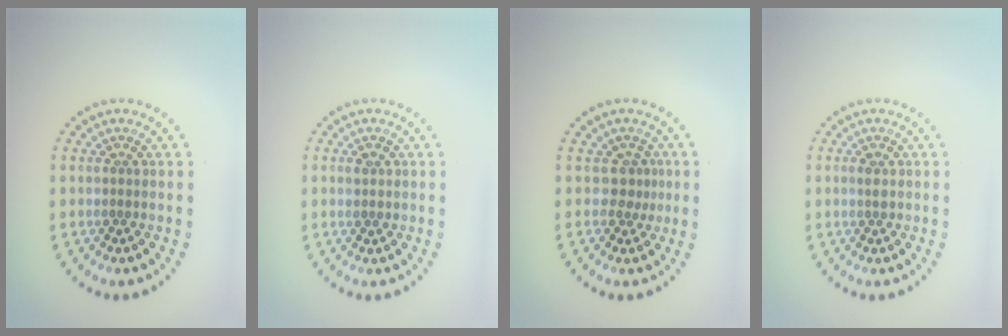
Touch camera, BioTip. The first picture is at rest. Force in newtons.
{"total": 1.1, "press": 1.0, "slide": 0.4}
{"total": 1.7, "press": 1.3, "slide": 1.2}
{"total": 1.0, "press": 1.0, "slide": 0.2}